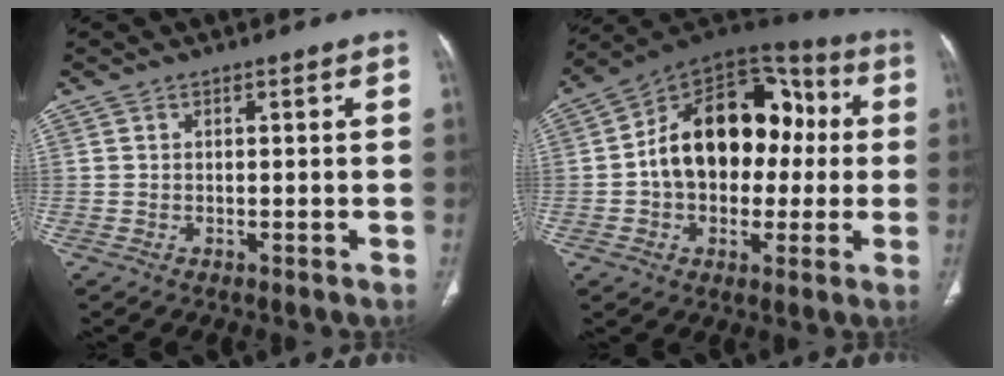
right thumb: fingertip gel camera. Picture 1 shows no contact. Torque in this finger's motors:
{"motor_torque": [2.50, 2.51, 1.90, -0.60, 0.18]}